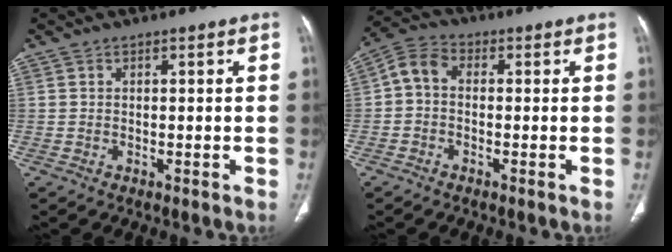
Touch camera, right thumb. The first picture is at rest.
{"total": 5.1, "force": [-0.3, 3.5, 3.6], "torque": [-0.062, 0.018, -0.020]}